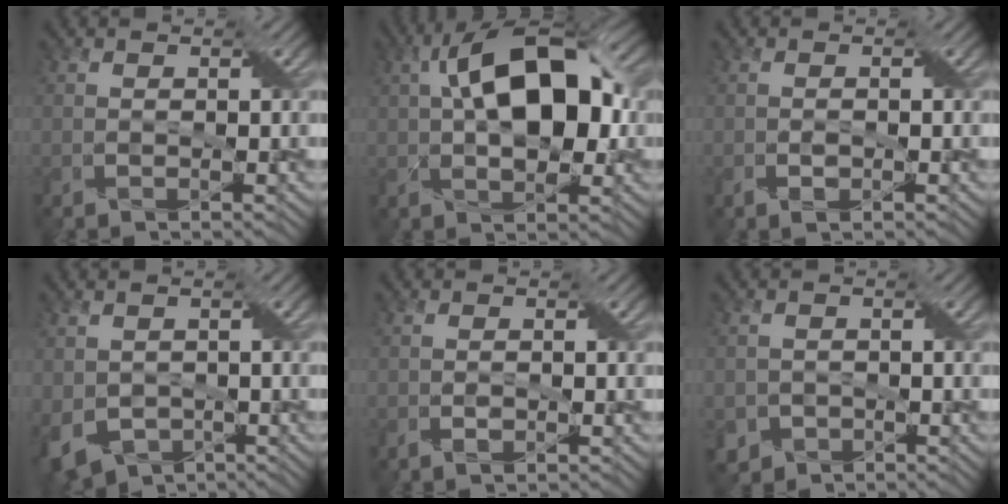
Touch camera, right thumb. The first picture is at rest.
{"total": 13.9, "force": [2.3, 7.3, 11.6], "torque": [-0.188, 0.028, 0.027]}
{"total": 1.6, "force": [-0.6, 0.8, 1.3], "torque": [-0.025, -0.001, -0.008]}
{"total": 5.8, "force": [-1.9, 4.4, 3.3], "torque": [-0.087, -0.016, -0.033]}
{"total": 1.3, "force": [-0.5, 0.6, 1.1], "torque": [-0.021, 0.000, -0.008]}
{"total": 2.5, "force": [-1.4, 2.0, 0.4], "torque": [-0.014, -0.007, -0.028]}